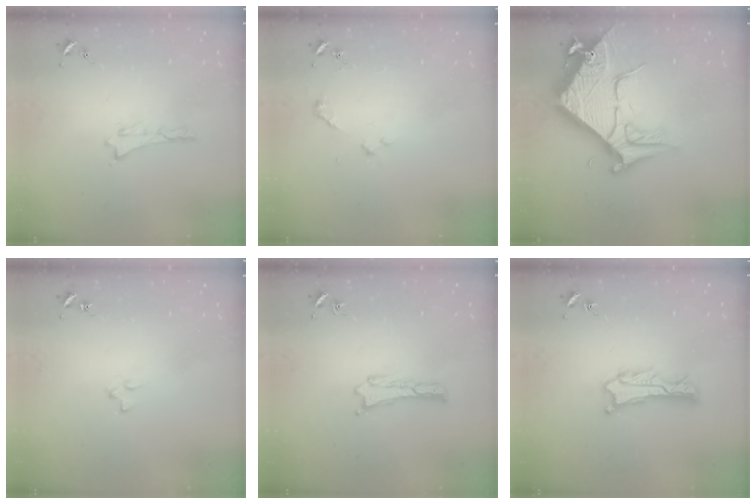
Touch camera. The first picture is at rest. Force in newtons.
{"total": 2.4, "press": 2.3, "slide": 0.3}
{"total": 12.0, "press": 11.9, "slide": 1.4}
{"total": 1.9, "press": 1.9, "slide": 0.2}
{"total": 0.0}
{"total": 1.8, "press": 1.8, "slide": 0.2}